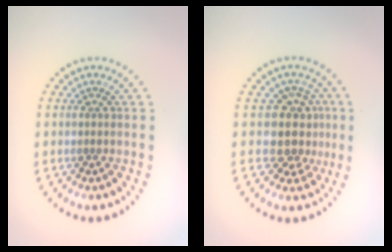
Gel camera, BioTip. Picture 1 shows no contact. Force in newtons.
{"total": 3.7, "press": 3.1, "slide": 2.1}